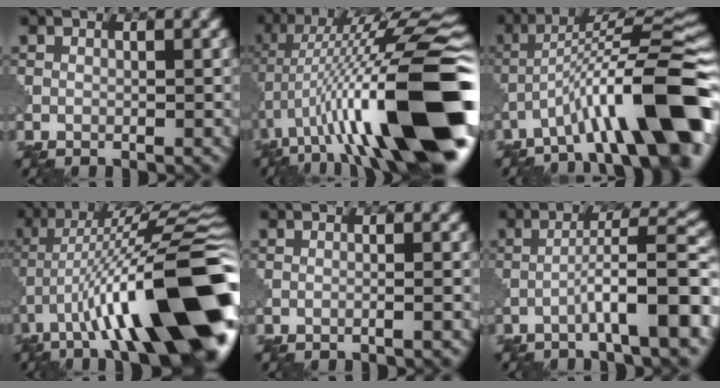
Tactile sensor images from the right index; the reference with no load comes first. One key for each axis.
{"total": 17.9, "fx": -4.0, "fy": 4.2, "fz": 16.9, "tx": -0.265, "ty": 0.041, "tz": -0.065}
{"total": 12.4, "fx": -6.3, "fy": 2.2, "fz": 10.4, "tx": -0.149, "ty": 0.025, "tz": -0.090}
{"total": 17.3, "fx": -6.0, "fy": 4.5, "fz": 15.6, "tx": -0.232, "ty": 0.041, "tz": -0.096}
{"total": 0.8, "fx": -0.5, "fy": 0.3, "fz": 0.6, "tx": 0.002, "ty": 0.006, "tz": -0.019}
{"total": 6.8, "fx": -2.9, "fy": 0.8, "fz": 6.1, "tx": -0.086, "ty": 0.026, "tz": -0.052}